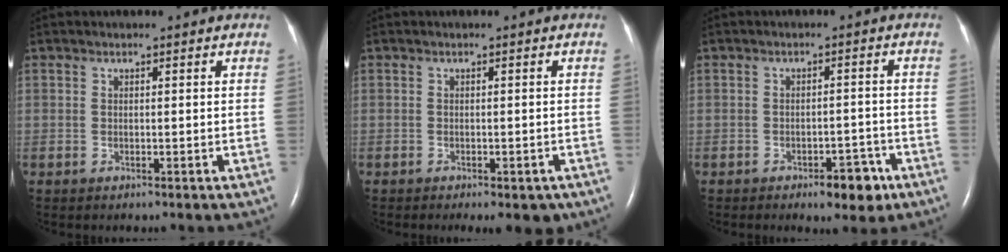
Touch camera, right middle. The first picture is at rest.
{"total": 4.6, "force": [-3.3, 1.9, 2.6], "torque": [-0.025, -0.004, -0.041]}
{"total": 4.8, "force": [-3.0, 2.0, 3.2], "torque": [-0.037, 0.003, -0.035]}